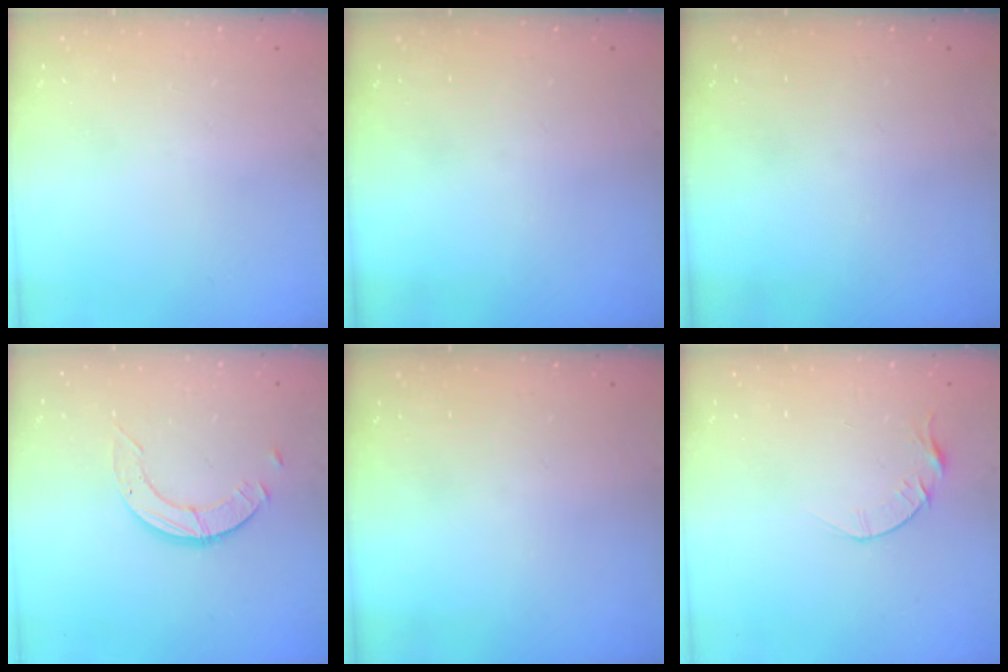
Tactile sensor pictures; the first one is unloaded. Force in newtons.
{"total": 0.0}
{"total": 0.0}
{"total": 3.5, "press": 3.5, "slide": 0.2}
{"total": 0.0}
{"total": 4.1, "press": 4.0, "slide": 0.5}